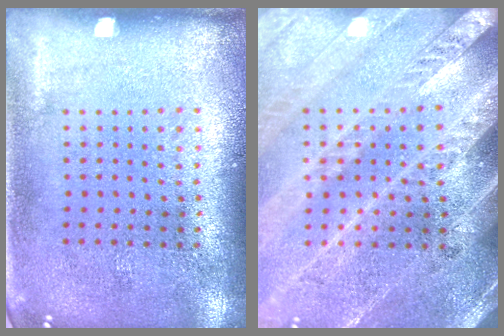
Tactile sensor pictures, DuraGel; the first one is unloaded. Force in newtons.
{"total": 3.2, "press": 2.8, "slide": 1.4}